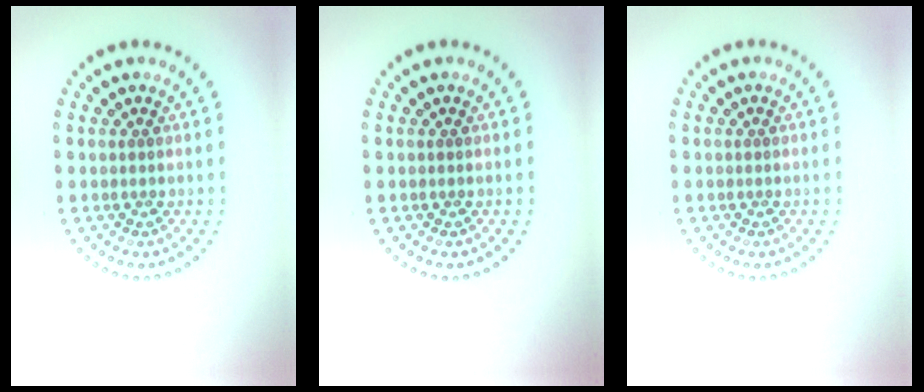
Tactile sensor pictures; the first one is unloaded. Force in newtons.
{"total": 0.0}
{"total": 0.0}